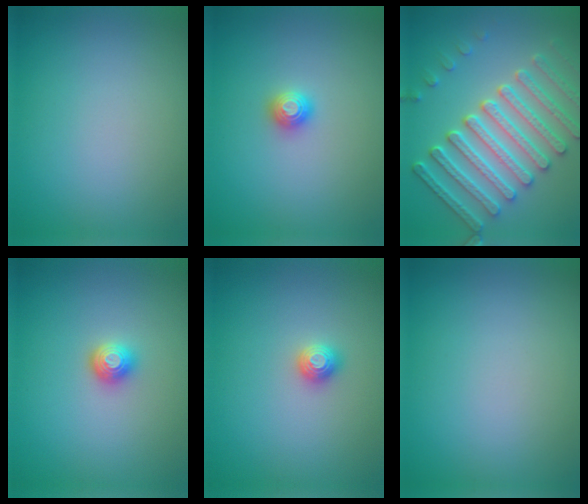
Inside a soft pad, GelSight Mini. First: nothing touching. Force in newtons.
{"total": 1.2, "press": 1.2, "slide": 0.1}
{"total": 6.9, "press": 6.2, "slide": 3.1}
{"total": 1.5, "press": 1.3, "slide": 0.8}
{"total": 1.2, "press": 1.2, "slide": 0.2}
{"total": 0.0}